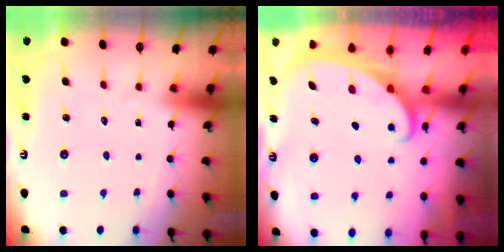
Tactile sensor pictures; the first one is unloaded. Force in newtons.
{"total": 2.3, "press": 2.3, "slide": 0.3}